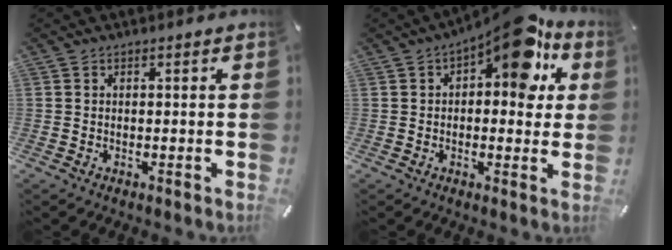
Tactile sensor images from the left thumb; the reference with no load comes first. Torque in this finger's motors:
{"motor_torque": [2.26, 2.38, 0.93, 0.28, 0.14]}